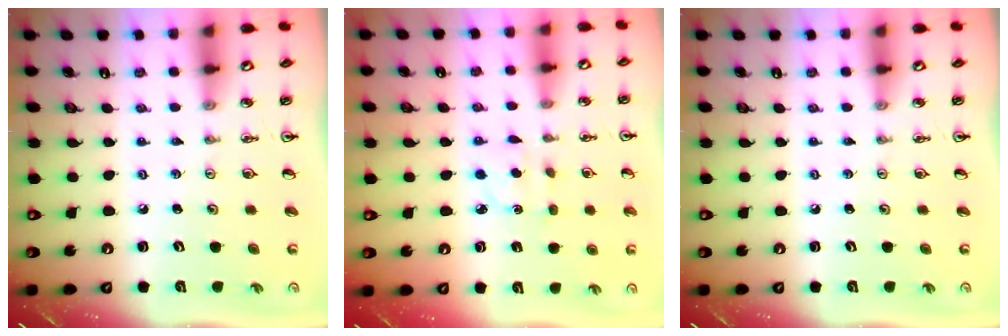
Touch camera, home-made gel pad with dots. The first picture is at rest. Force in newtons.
{"total": 3.5, "press": 3.5, "slide": 0.4}
{"total": 0.0}